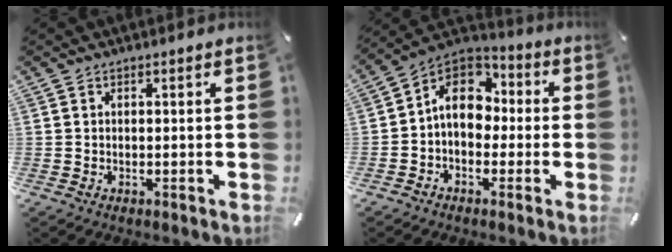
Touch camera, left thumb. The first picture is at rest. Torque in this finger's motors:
{"motor_torque": [0.46, 0.71, 0.84, 0.57, 0.17]}